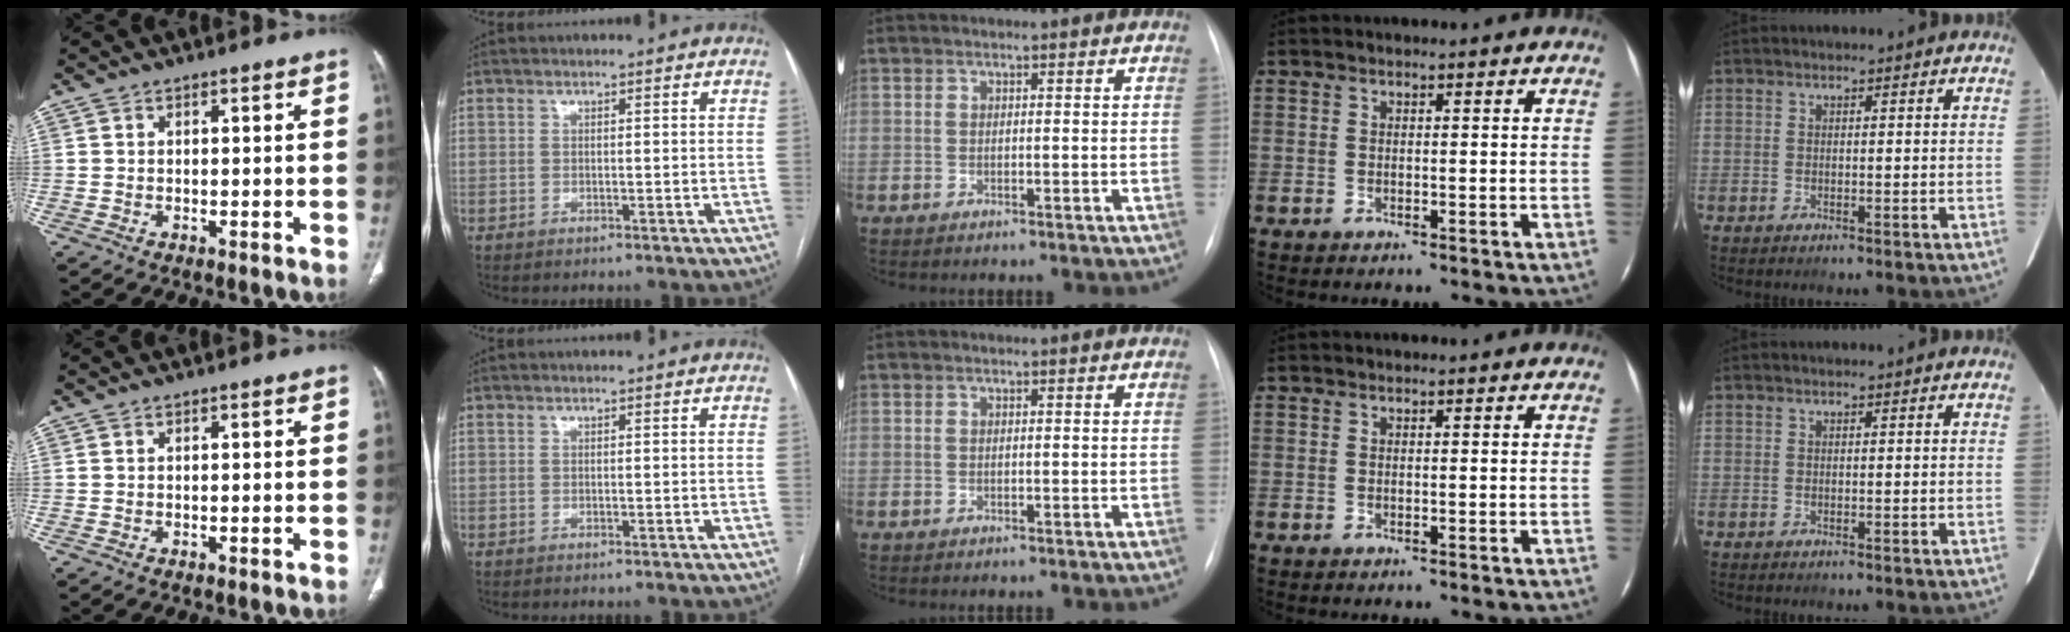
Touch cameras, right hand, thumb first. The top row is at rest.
{}